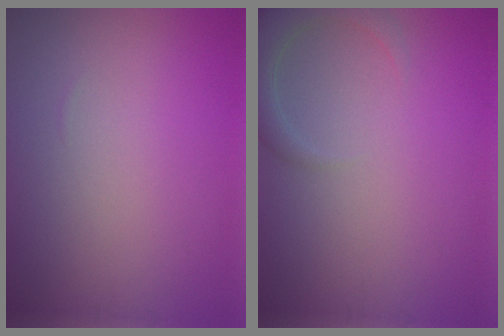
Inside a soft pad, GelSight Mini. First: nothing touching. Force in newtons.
{"total": 3.8, "press": 3.8, "slide": 0.5}